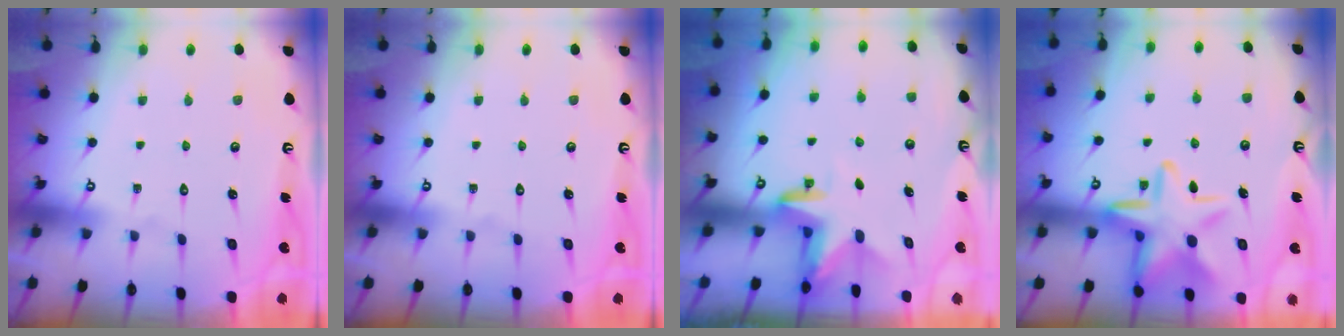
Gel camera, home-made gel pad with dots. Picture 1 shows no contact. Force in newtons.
{"total": 0.0}
{"total": 3.3, "press": 3.3, "slide": 0.2}
{"total": 15.6, "press": 15.6, "slide": 1.1}